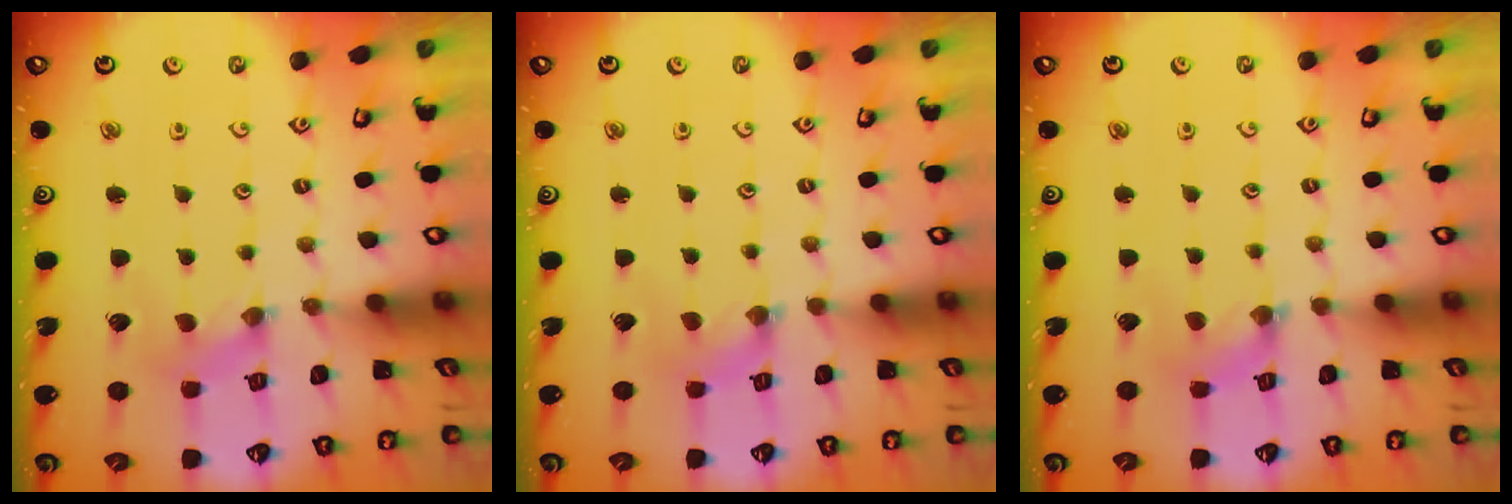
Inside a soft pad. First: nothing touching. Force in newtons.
{"total": 0.8, "press": 0.7, "slide": 0.3}
{"total": 1.5, "press": 1.4, "slide": 0.3}